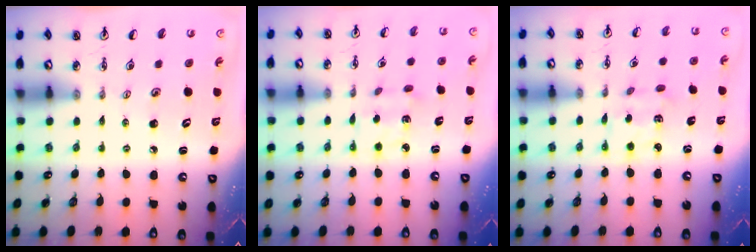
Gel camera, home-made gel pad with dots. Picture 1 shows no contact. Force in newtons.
{"total": 1.9, "press": 1.9, "slide": 0.3}
{"total": 2.0, "press": 1.9, "slide": 0.8}